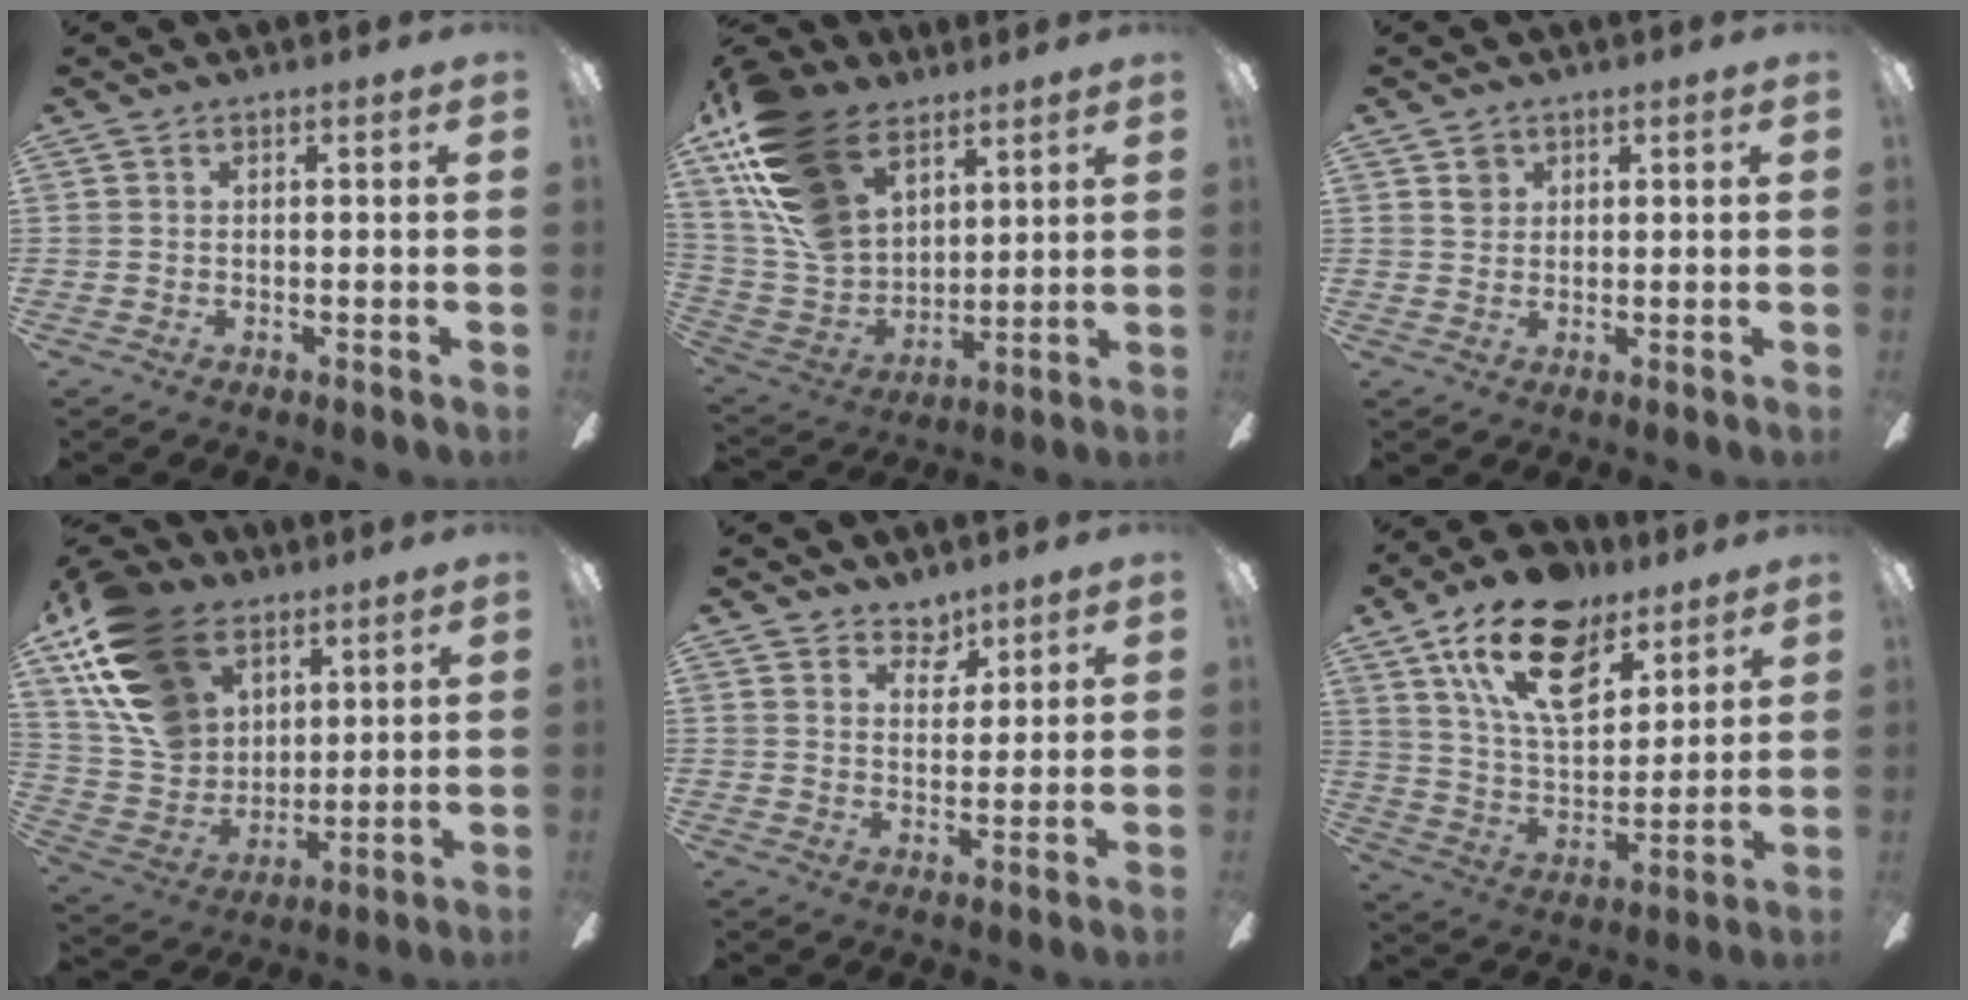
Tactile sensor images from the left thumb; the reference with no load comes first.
{"total": 21.5, "force": [12.0, 13.2, 12.0], "torque": [-0.274, -0.047, 0.226]}
{"total": 2.6, "force": [1.5, 1.9, 0.8], "torque": [-0.002, -0.006, 0.026]}
{"total": 20.5, "force": [11.0, 13.8, 10.5], "torque": [-0.223, -0.038, 0.211]}
{"total": 4.6, "force": [3.8, 2.6, 0.7], "torque": [-0.004, -0.022, 0.066]}
{"total": 19.6, "force": [11.4, 10.4, 12.1], "torque": [-0.209, -0.045, 0.204]}